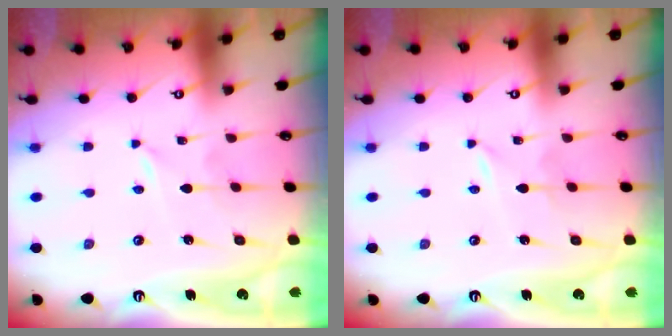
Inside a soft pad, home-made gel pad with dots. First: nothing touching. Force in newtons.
{"total": 2.0, "press": 2.0, "slide": 0.3}